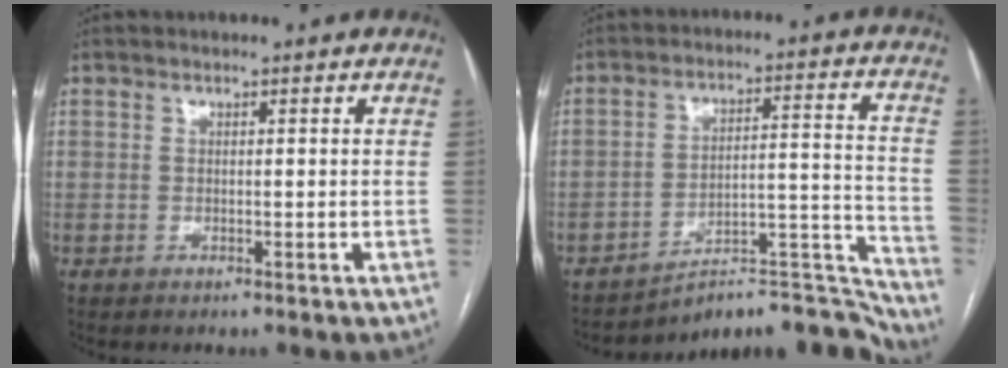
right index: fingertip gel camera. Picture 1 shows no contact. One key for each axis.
{"total": 16.0, "fx": -15.8, "fy": 1.8, "fz": 1.7, "tx": 0.013, "ty": 0.067, "tz": -0.223}